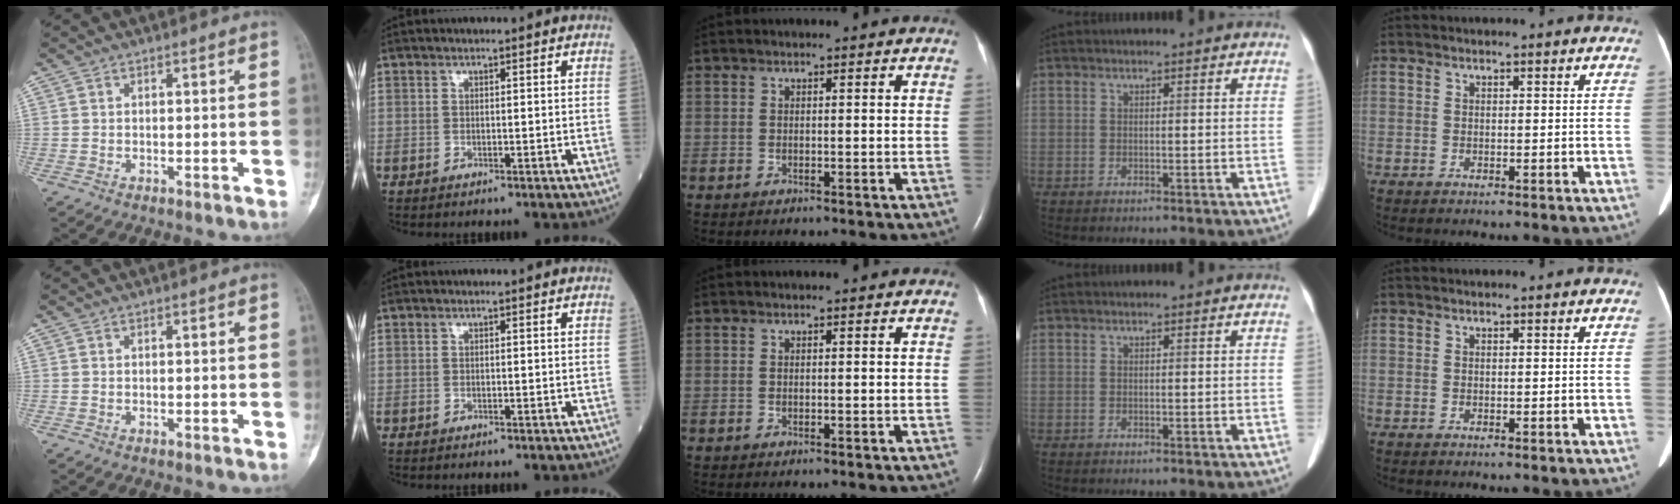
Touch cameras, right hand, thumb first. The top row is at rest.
{}